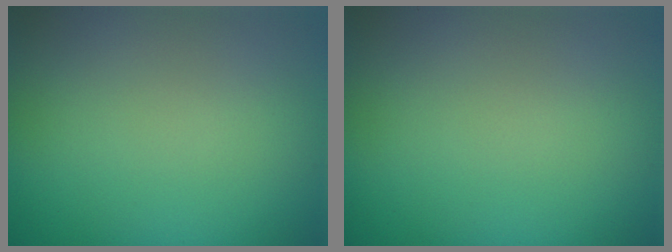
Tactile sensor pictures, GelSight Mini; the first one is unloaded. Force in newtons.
{"total": 0.0}